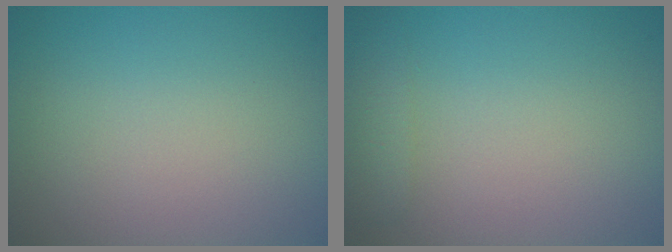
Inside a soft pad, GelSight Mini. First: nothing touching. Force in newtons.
{"total": 1.5, "press": 1.5, "slide": 0.1}